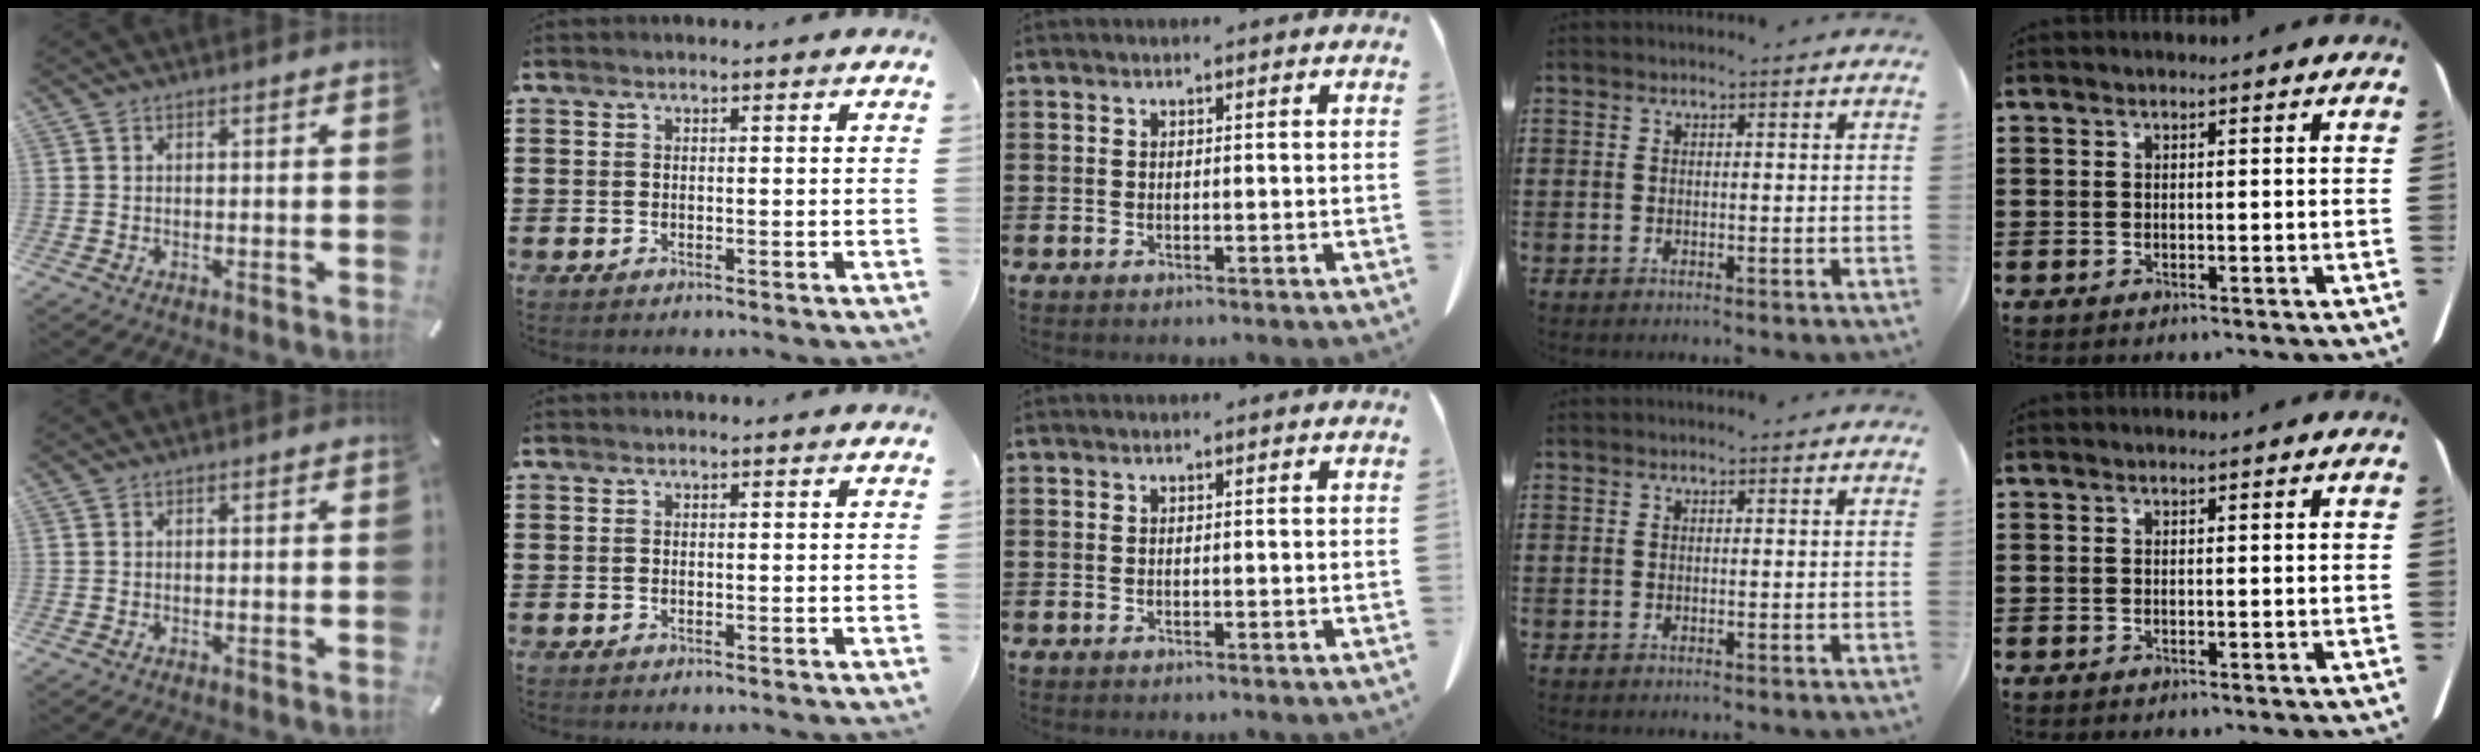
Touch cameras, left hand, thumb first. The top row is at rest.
{}